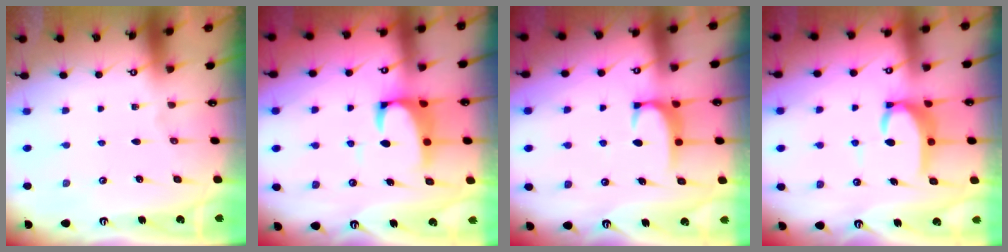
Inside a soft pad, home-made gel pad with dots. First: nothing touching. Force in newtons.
{"total": 3.7, "press": 3.6, "slide": 1.0}
{"total": 2.0, "press": 1.9, "slide": 0.6}
{"total": 6.4, "press": 6.4, "slide": 0.6}